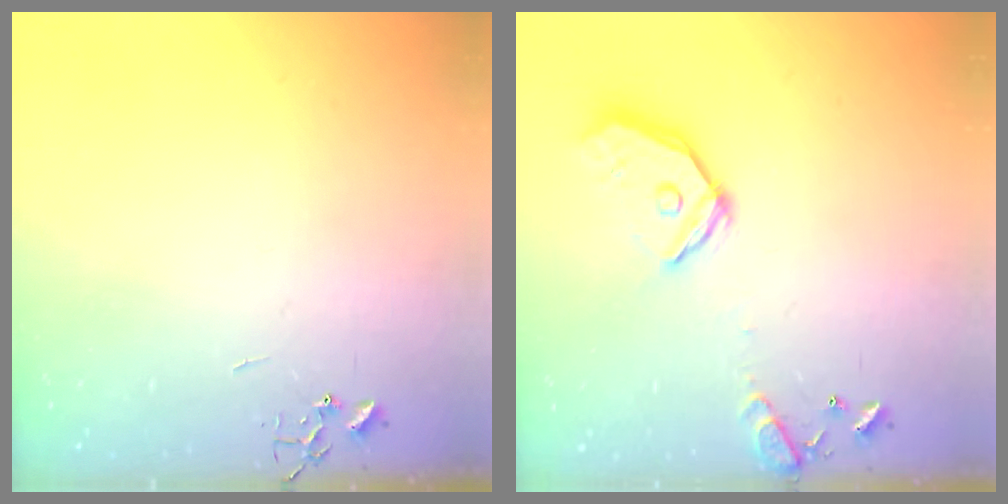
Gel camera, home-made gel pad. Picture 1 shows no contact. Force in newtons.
{"total": 16.4, "press": 16.2, "slide": 2.5}